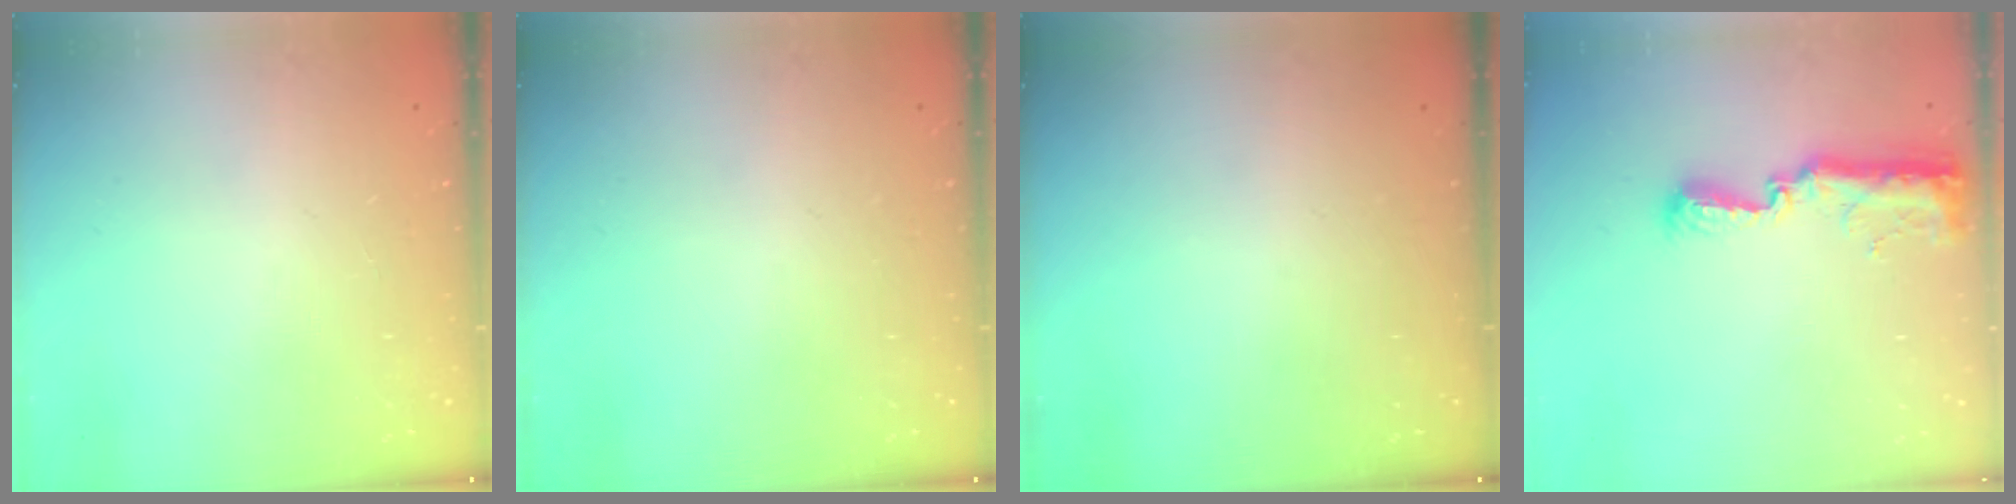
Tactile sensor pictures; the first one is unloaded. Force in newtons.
{"total": 0.0}
{"total": 0.0}
{"total": 9.1, "press": 9.1, "slide": 0.8}